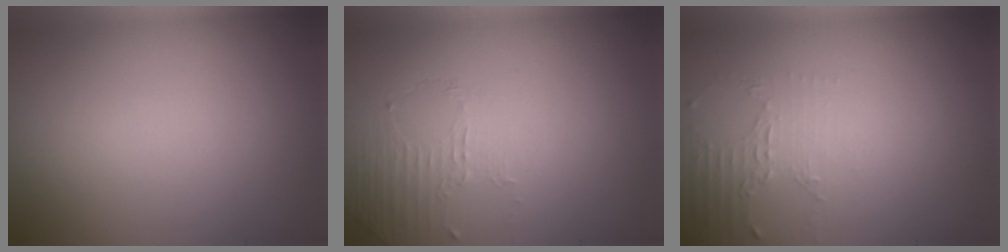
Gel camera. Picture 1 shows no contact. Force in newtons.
{"total": 1.2, "press": 0.4, "slide": 1.1}
{"total": 2.1, "press": 1.5, "slide": 1.5}